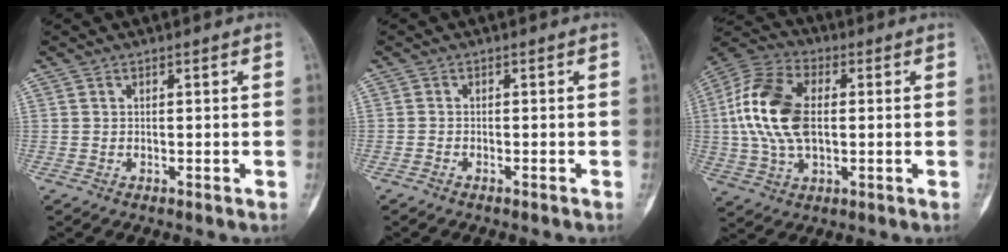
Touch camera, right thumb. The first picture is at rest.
{"total": 0.5, "force": [-0.5, 0.0, 0.2], "torque": [-0.008, 0.006, -0.011]}
{"total": 16.4, "force": [1.1, 9.7, 13.2], "torque": [-0.266, 0.017, 0.016]}